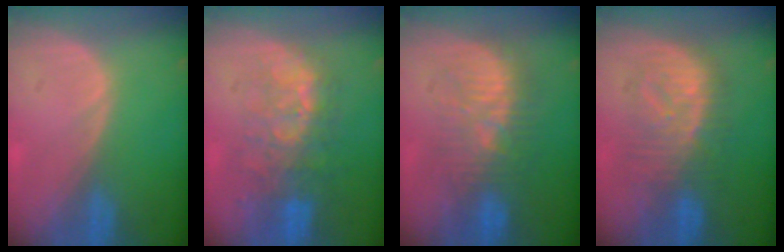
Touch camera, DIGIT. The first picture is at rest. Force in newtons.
{"total": 10.1, "press": 8.6, "slide": 5.3}
{"total": 9.3, "press": 9.1, "slide": 1.6}
{"total": 8.5, "press": 8.5, "slide": 0.2}